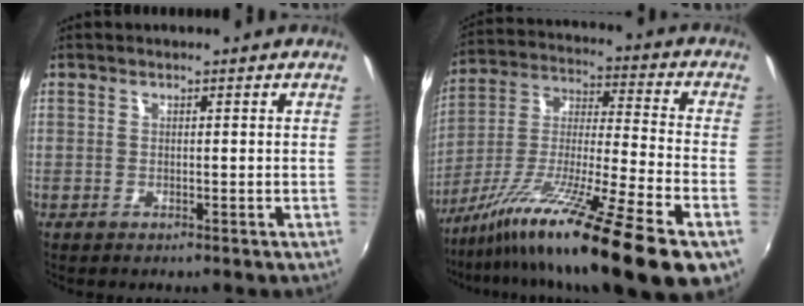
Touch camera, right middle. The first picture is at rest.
{"total": 23.6, "force": [-15.1, 1.0, 18.2], "torque": [-0.296, -0.047, -0.261]}